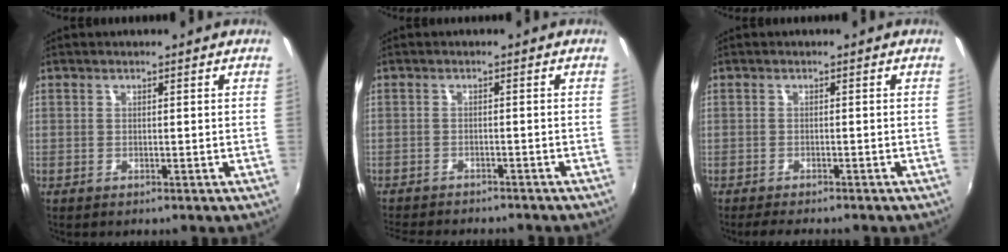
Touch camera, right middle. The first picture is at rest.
{"total": 8.4, "force": [-7.7, 1.9, 2.9], "torque": [-0.075, -0.020, -0.116]}
{"total": 4.1, "force": [-3.6, 0.8, 1.8], "torque": [-0.041, -0.015, -0.059]}